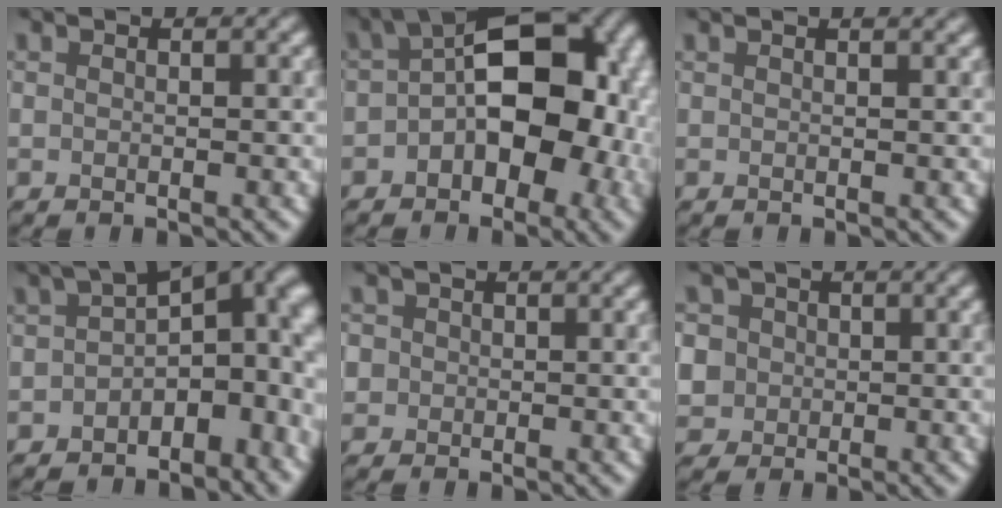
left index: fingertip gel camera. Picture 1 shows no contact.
{"total": 13.5, "force": [-0.8, 8.1, 10.8], "torque": [-0.108, 0.025, -0.020]}
{"total": 1.7, "force": [1.1, 0.6, 1.1], "torque": [-0.014, 0.003, 0.005]}
{"total": 10.8, "force": [-0.8, 6.7, 8.5], "torque": [-0.089, 0.004, -0.016]}
{"total": 3.2, "force": [0.8, 2.9, 1.1], "torque": [-0.003, 0.020, -0.008]}
{"total": 6.5, "force": [1.2, 6.0, 2.2], "torque": [-0.058, 0.030, -0.002]}